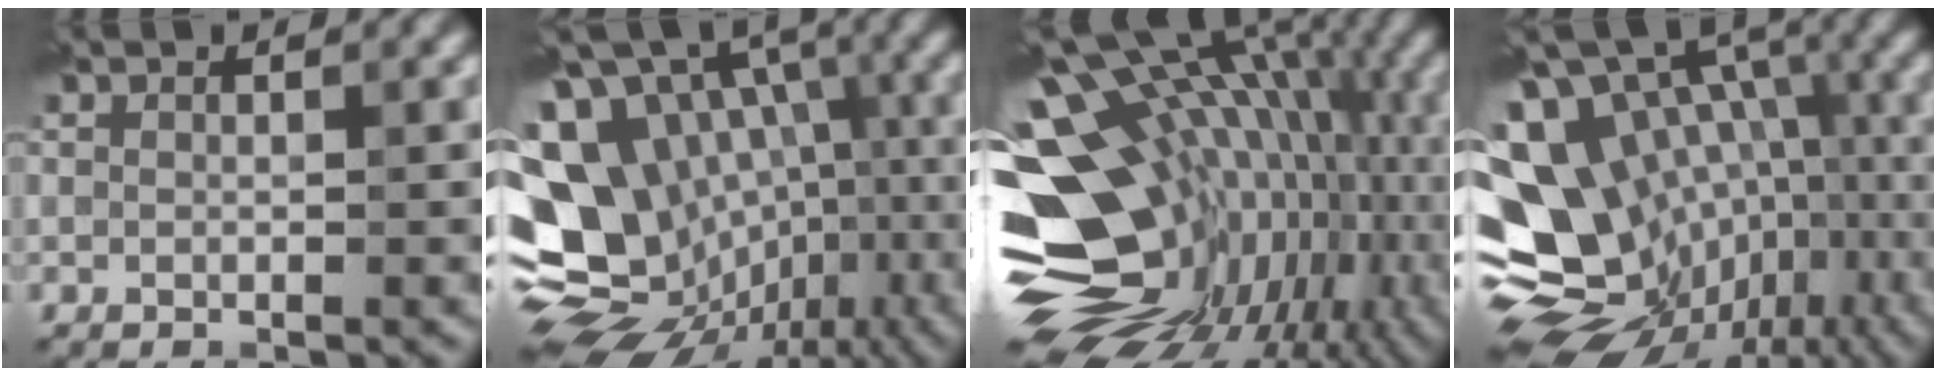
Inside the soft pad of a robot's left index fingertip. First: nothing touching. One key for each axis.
{"total": 18.1, "fx": -4.1, "fy": 13.9, "fz": 10.8, "tx": -0.207, "ty": 0.015, "tz": -0.030}
{"total": 18.9, "fx": -1.2, "fy": 13.1, "fz": 13.6, "tx": -0.193, "ty": 0.000, "tz": 0.014}
{"total": 17.4, "fx": -4.8, "fy": 12.8, "fz": 10.8, "tx": -0.198, "ty": 0.009, "tz": -0.025}